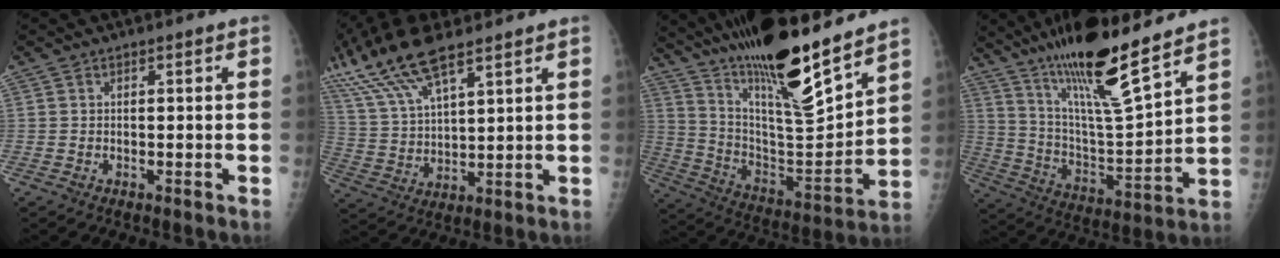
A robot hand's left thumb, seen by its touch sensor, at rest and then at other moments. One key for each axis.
{"total": 15.2, "fx": 10.3, "fy": 4.7, "fz": 10.1, "tx": -0.208, "ty": -0.017, "tz": 0.208}
{"total": 23.9, "fx": 18.2, "fy": 3.7, "fz": 15.0, "tx": -0.231, "ty": -0.092, "tz": 0.319}
{"total": 19.3, "fx": 14.1, "fy": 2.4, "fz": 13.0, "tx": -0.206, "ty": -0.076, "tz": 0.255}